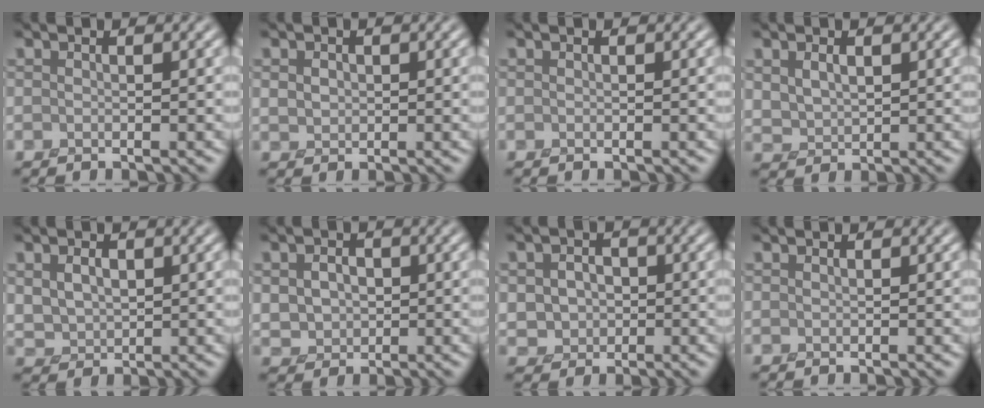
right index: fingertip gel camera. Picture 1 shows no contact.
{"total": 1.6, "force": [0.3, 1.3, 0.8], "torque": [-0.020, 0.000, 0.007]}
{"total": 0.0}
{"total": 2.8, "force": [0.5, 2.0, 1.9], "torque": [-0.047, -0.005, 0.018]}
{"total": 4.3, "force": [0.2, 3.2, 2.7], "torque": [-0.061, 0.000, 0.018]}
{"total": 5.9, "force": [0.1, 4.9, 3.3], "torque": [-0.066, 0.016, -0.013]}
{"total": 4.8, "force": [-0.5, 4.2, 2.3], "torque": [-0.034, 0.007, -0.026]}
{"total": 0.0}